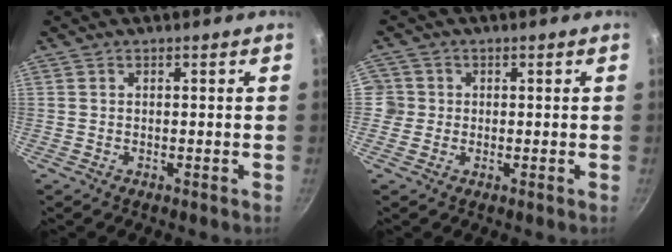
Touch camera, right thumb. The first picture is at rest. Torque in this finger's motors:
{"motor_torque": [0.00, -0.06, 0.23, 0.35, -0.02]}